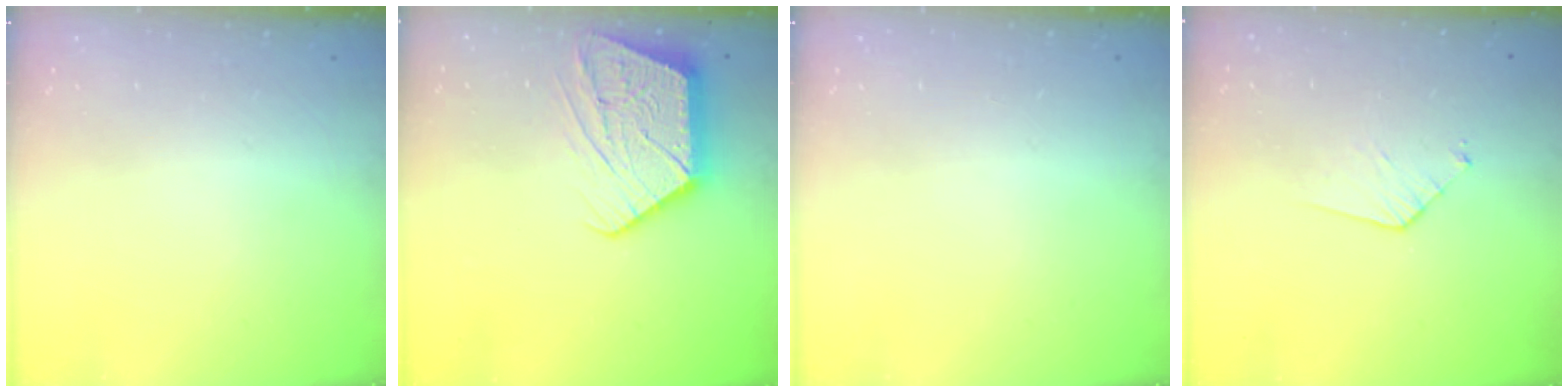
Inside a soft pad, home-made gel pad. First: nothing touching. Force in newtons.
{"total": 14.3, "press": 14.3, "slide": 1.3}
{"total": 0.0}
{"total": 5.0, "press": 5.0, "slide": 0.4}